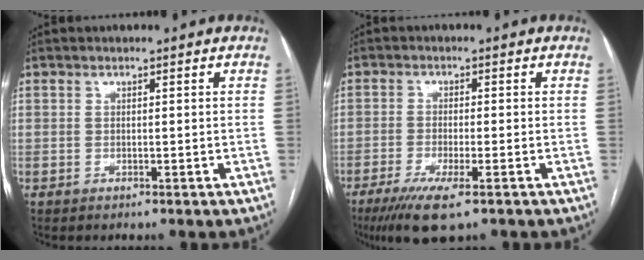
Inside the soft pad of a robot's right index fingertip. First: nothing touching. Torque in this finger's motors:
{"motor_torque": [0.90, -0.25, 0.43, 0.09]}